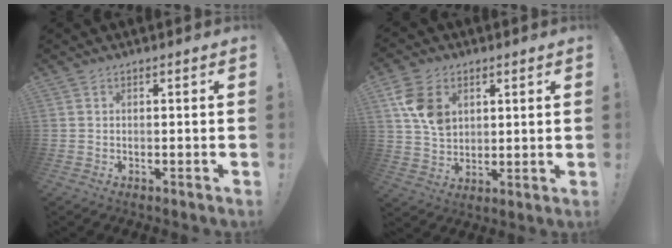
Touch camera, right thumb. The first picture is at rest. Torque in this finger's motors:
{"motor_torque": [-0.56, 0.80, 0.73, 0.25, 0.33]}